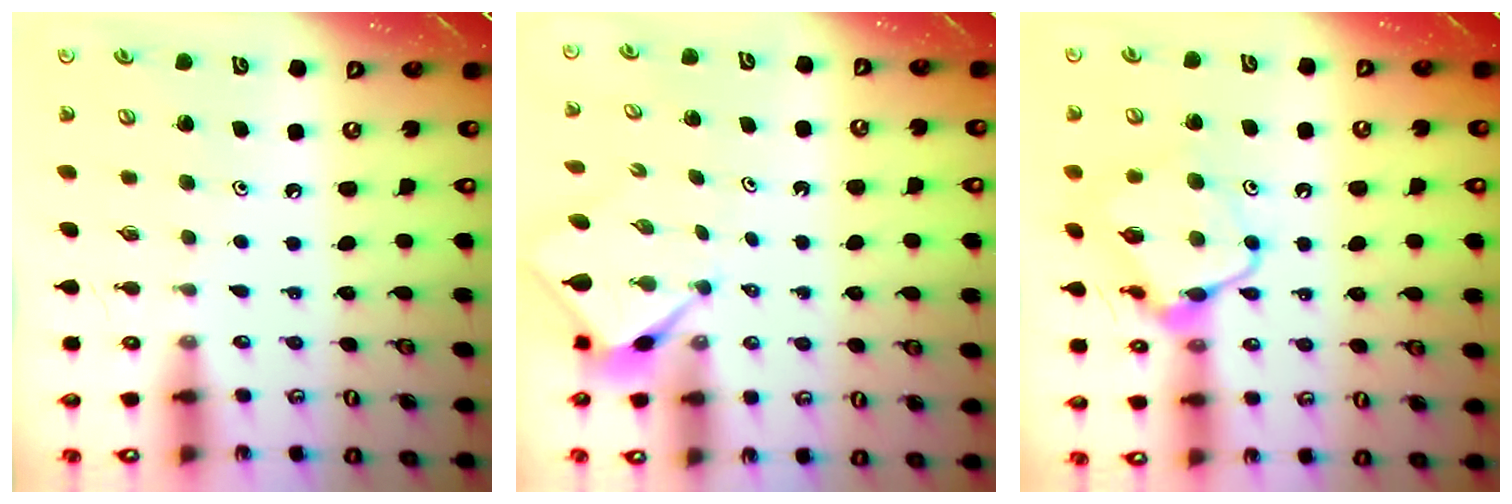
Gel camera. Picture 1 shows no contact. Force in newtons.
{"total": 2.5, "press": 2.4, "slide": 0.3}
{"total": 11.6, "press": 11.6, "slide": 0.3}